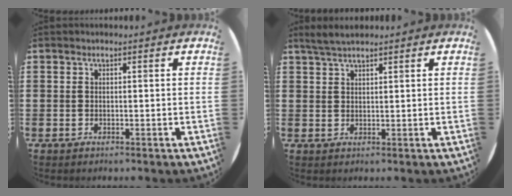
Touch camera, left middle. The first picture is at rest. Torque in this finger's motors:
{"motor_torque": [0.18, -0.14, 0.03, 0.02]}